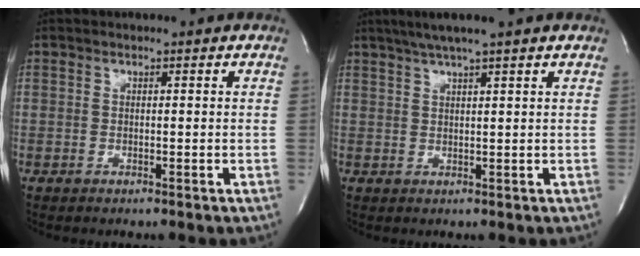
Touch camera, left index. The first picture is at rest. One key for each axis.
{"total": 5.5, "fx": 4.2, "fy": -1.1, "fz": 3.5, "tx": -0.057, "ty": 0.016, "tz": 0.072}